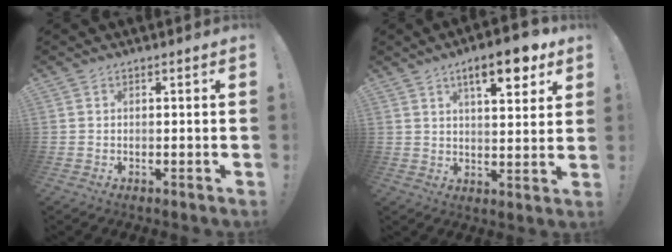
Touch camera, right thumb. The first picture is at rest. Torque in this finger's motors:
{"motor_torque": [-0.65, 1.75, 1.01, 0.78, 0.04]}